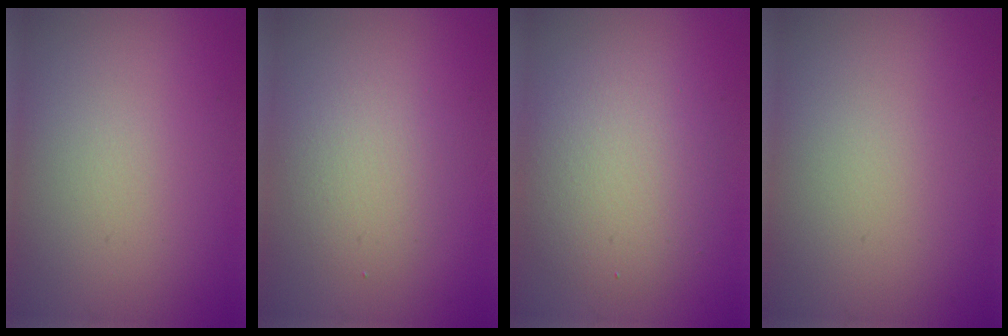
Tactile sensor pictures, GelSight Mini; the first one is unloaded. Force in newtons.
{"total": 2.4, "press": 2.4, "slide": 0.1}
{"total": 4.5, "press": 4.5, "slide": 0.1}
{"total": 0.0}